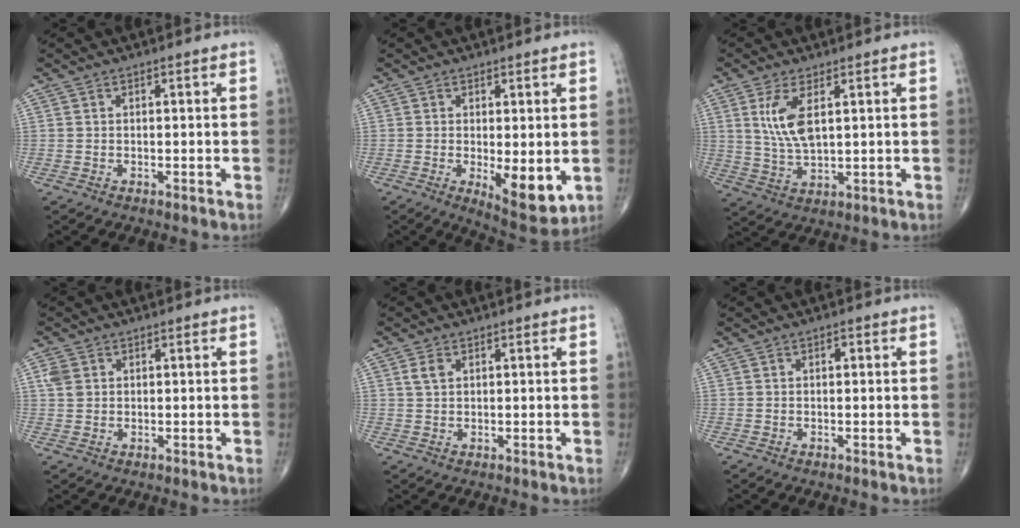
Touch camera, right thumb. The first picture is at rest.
{"total": 8.6, "force": [-1.5, 3.3, 7.8], "torque": [-0.101, -0.024, -0.013]}
{"total": 7.6, "force": [2.5, 3.1, 6.5], "torque": [-0.135, -0.012, 0.058]}
{"total": 2.8, "force": [0.9, 2.2, 1.4], "torque": [-0.026, 0.002, 0.020]}
{"total": 2.3, "force": [0.9, 1.5, 1.5], "torque": [-0.027, 0.003, 0.019]}
{"total": 0.8, "force": [0.2, 0.5, 0.6], "torque": [-0.004, 0.003, 0.000]}